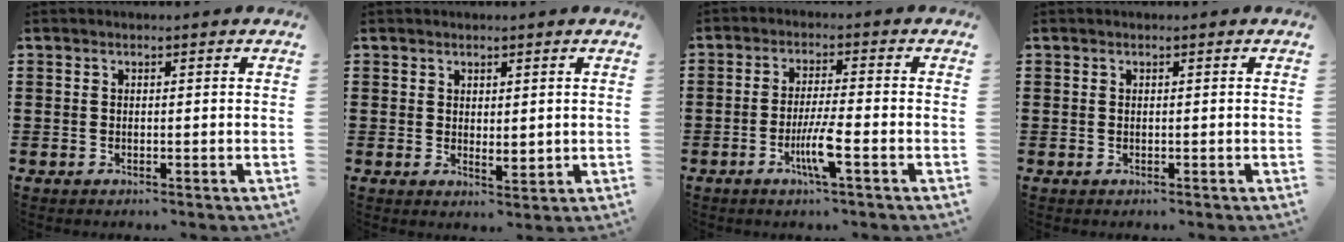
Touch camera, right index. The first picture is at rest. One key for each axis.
{"total": 1.6, "fx": 1.2, "fy": 0.7, "fz": 0.7, "tx": -0.009, "ty": -0.003, "tz": 0.023}
{"total": 5.6, "fx": -2.4, "fy": 0.3, "fz": 5.0, "tx": -0.103, "ty": -0.016, "tz": -0.046}
{"total": 0.0}